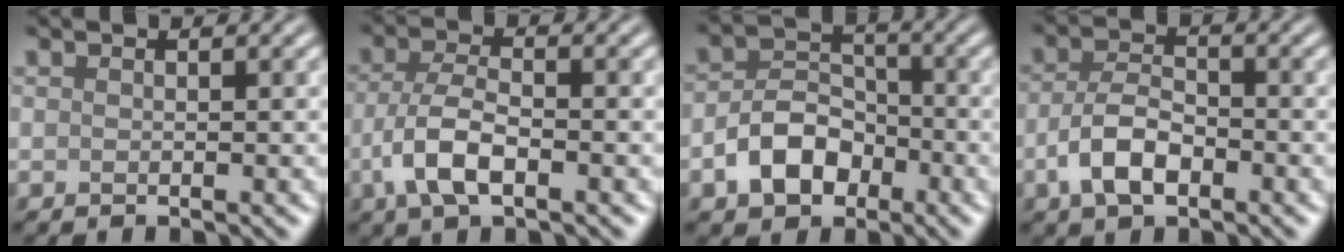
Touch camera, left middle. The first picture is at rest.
{"total": 4.8, "force": [-1.8, 2.1, 3.9], "torque": [-0.082, 0.003, -0.040]}
{"total": 5.2, "force": [-2.3, 3.5, 2.9], "torque": [-0.051, 0.004, -0.048]}
{"total": 4.5, "force": [-1.9, 2.4, 3.3], "torque": [-0.065, 0.005, -0.042]}